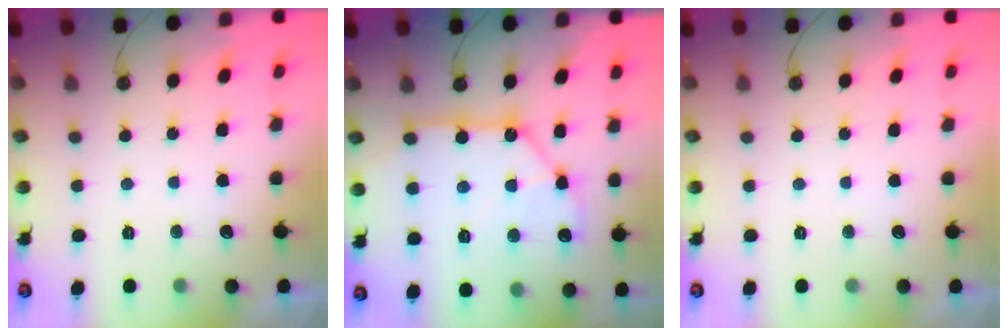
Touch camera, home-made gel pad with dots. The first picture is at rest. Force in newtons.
{"total": 11.5, "press": 11.4, "slide": 1.5}
{"total": 0.0}